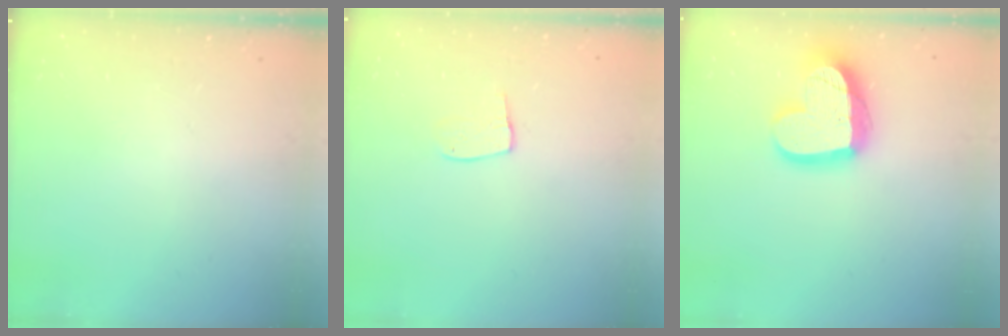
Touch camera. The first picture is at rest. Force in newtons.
{"total": 7.5, "press": 7.5, "slide": 0.4}
{"total": 19.1, "press": 19.0, "slide": 2.0}